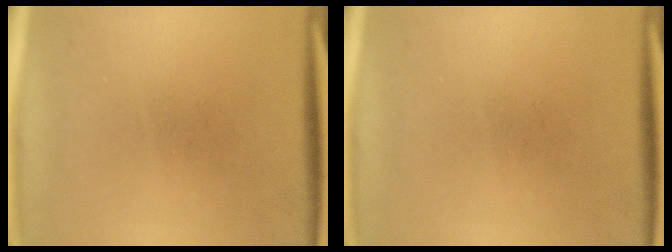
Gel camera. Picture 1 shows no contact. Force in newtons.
{"total": 0.0}